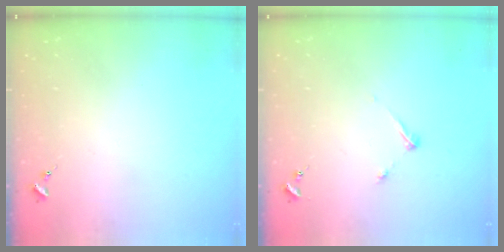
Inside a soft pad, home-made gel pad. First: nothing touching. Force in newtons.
{"total": 4.8, "press": 4.8, "slide": 0.6}